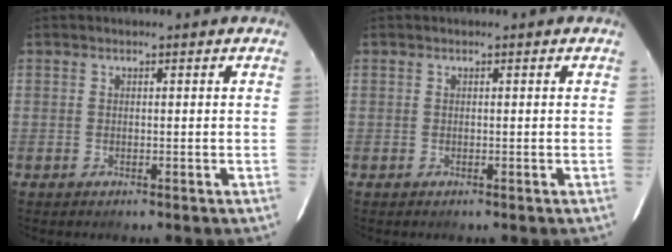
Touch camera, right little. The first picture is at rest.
{"total": 0.0}